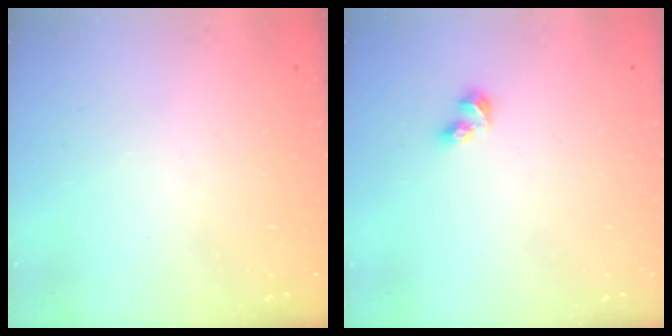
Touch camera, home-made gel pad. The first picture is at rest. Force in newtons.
{"total": 3.7, "press": 3.7, "slide": 0.4}